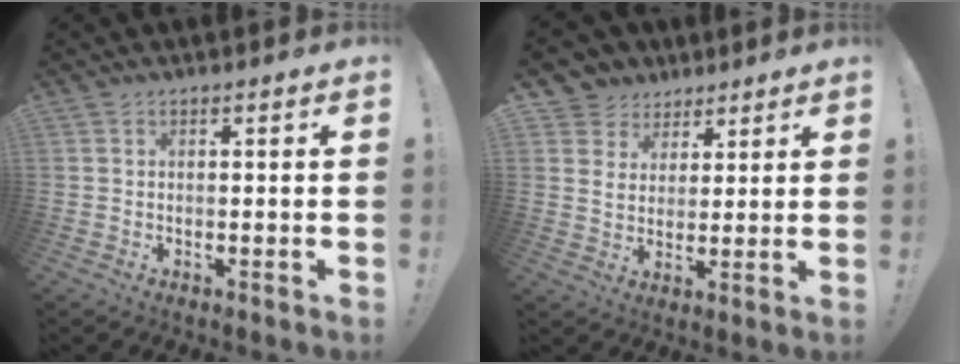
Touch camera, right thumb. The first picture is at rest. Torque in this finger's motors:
{"motor_torque": [0.16, 0.25, 0.06, 0.01, 0.03]}